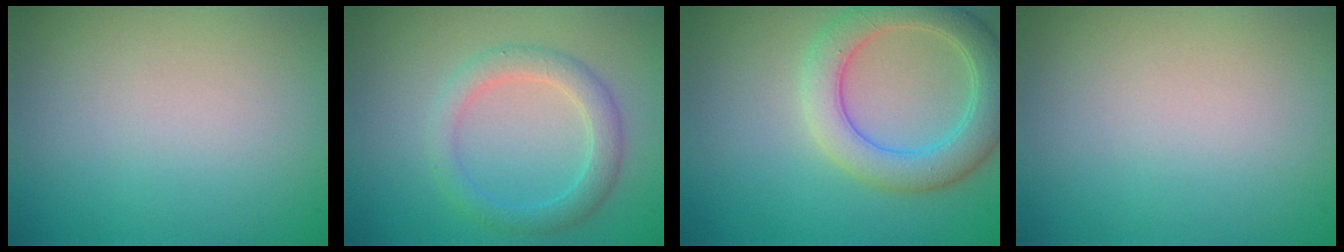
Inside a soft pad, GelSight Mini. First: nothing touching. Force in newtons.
{"total": 2.8, "press": 2.8, "slide": 0.1}
{"total": 5.1, "press": 5.1, "slide": 0.0}
{"total": 0.0}